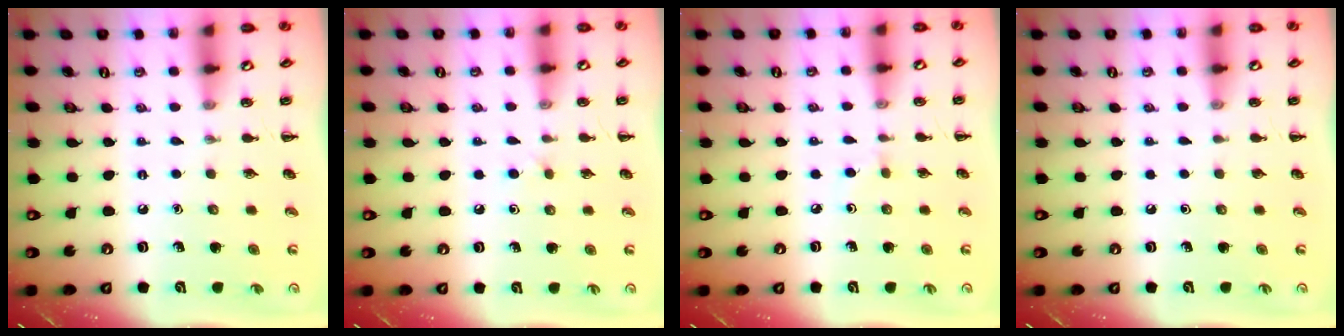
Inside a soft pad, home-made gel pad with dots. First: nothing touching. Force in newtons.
{"total": 2.2, "press": 2.0, "slide": 1.0}
{"total": 2.7, "press": 2.5, "slide": 1.2}
{"total": 0.0}